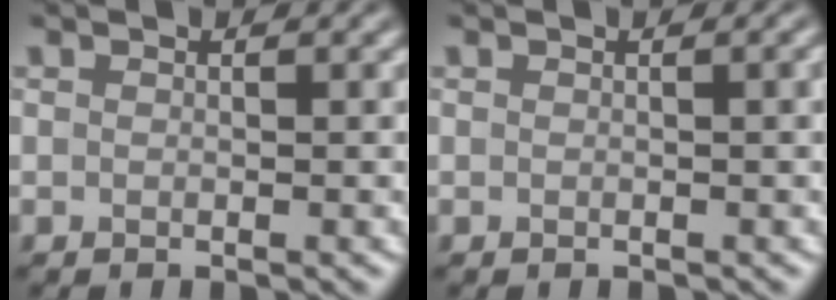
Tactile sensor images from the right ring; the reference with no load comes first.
{"total": 1.4, "force": [0.1, 0.5, 1.3], "torque": [-0.011, 0.007, 0.000]}